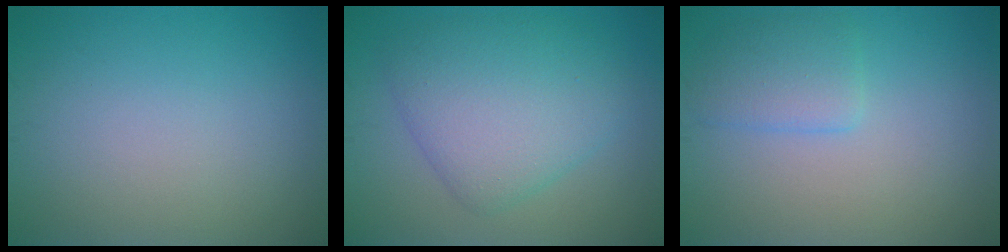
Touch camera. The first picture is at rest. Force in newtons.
{"total": 6.5, "press": 6.5, "slide": 0.1}
{"total": 2.6, "press": 2.6, "slide": 0.1}